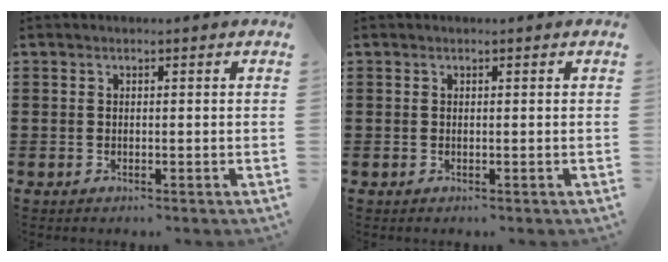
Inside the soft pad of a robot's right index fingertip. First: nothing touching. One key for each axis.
{"total": 0.0}